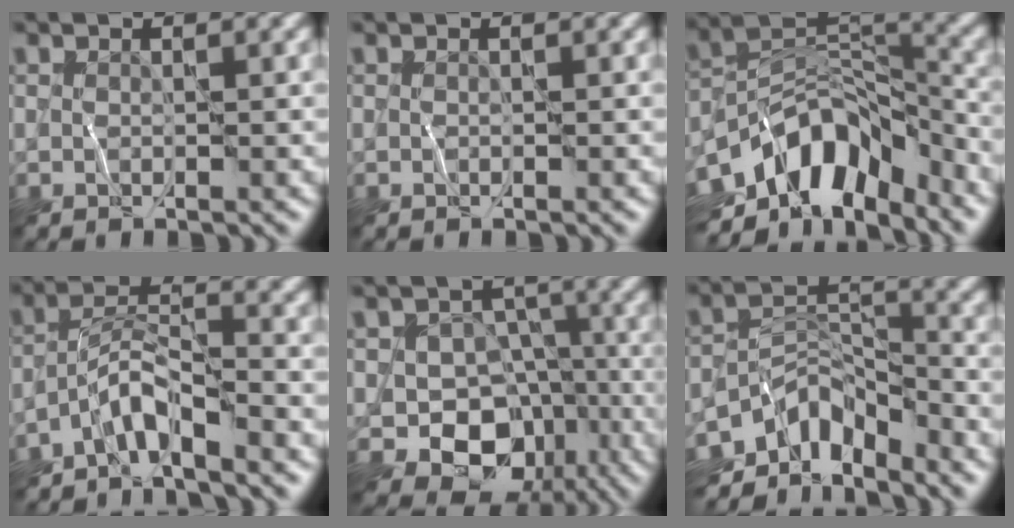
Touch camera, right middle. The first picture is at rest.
{"total": 0.0}
{"total": 10.3, "force": [-6.0, 5.4, 6.3], "torque": [-0.091, 0.009, -0.118]}
{"total": 3.6, "force": [-3.0, 0.4, 1.9], "torque": [-0.034, 0.011, -0.070]}
{"total": 10.2, "force": [-4.4, 8.2, 4.2], "torque": [-0.044, -0.003, -0.086]}
{"total": 6.8, "force": [-5.1, 3.2, 3.1], "torque": [-0.029, -0.008, -0.100]}